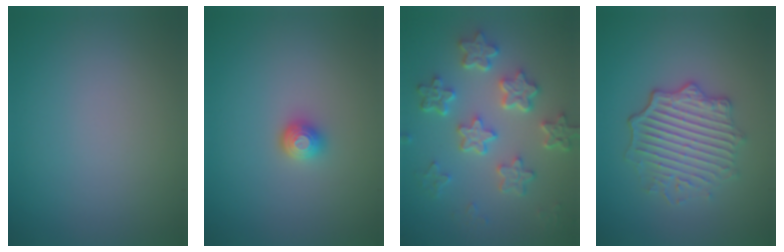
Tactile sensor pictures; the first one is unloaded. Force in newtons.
{"total": 1.5, "press": 1.3, "slide": 0.8}
{"total": 5.8, "press": 4.6, "slide": 3.6}
{"total": 5.0, "press": 4.1, "slide": 2.9}